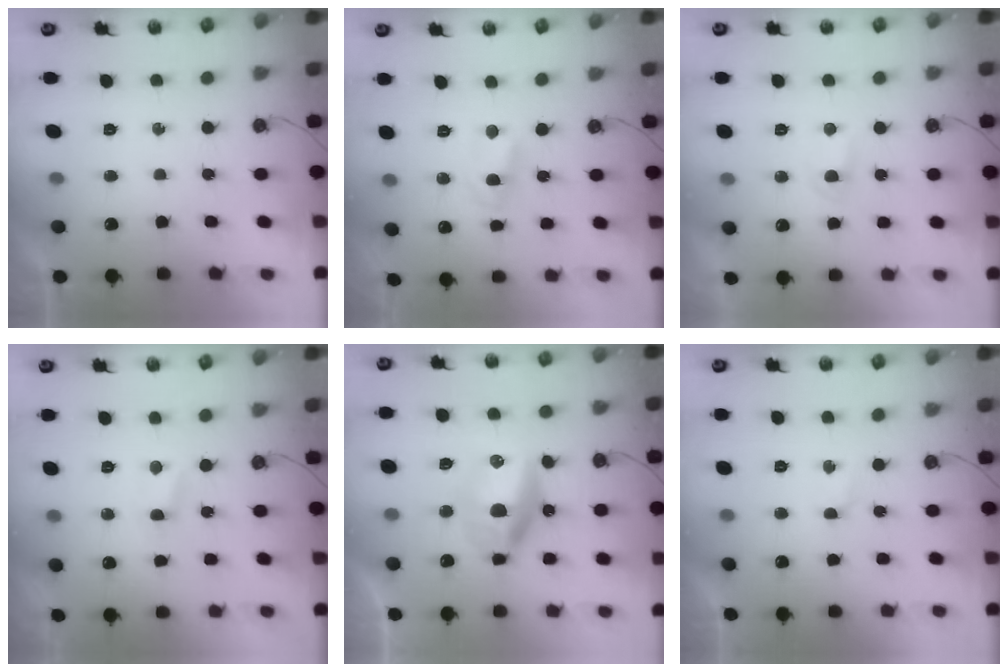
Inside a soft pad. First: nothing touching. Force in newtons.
{"total": 2.8, "press": 2.8, "slide": 0.3}
{"total": 3.3, "press": 3.3, "slide": 0.5}
{"total": 1.2, "press": 1.1, "slide": 0.2}
{"total": 10.1, "press": 10.0, "slide": 0.8}
{"total": 1.0, "press": 0.8, "slide": 0.7}